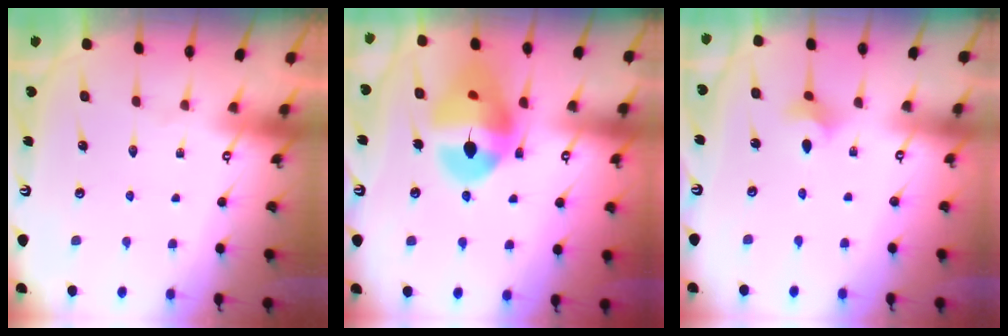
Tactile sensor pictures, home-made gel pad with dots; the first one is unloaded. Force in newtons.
{"total": 17.1, "press": 17.0, "slide": 2.0}
{"total": 3.6, "press": 3.6, "slide": 0.7}